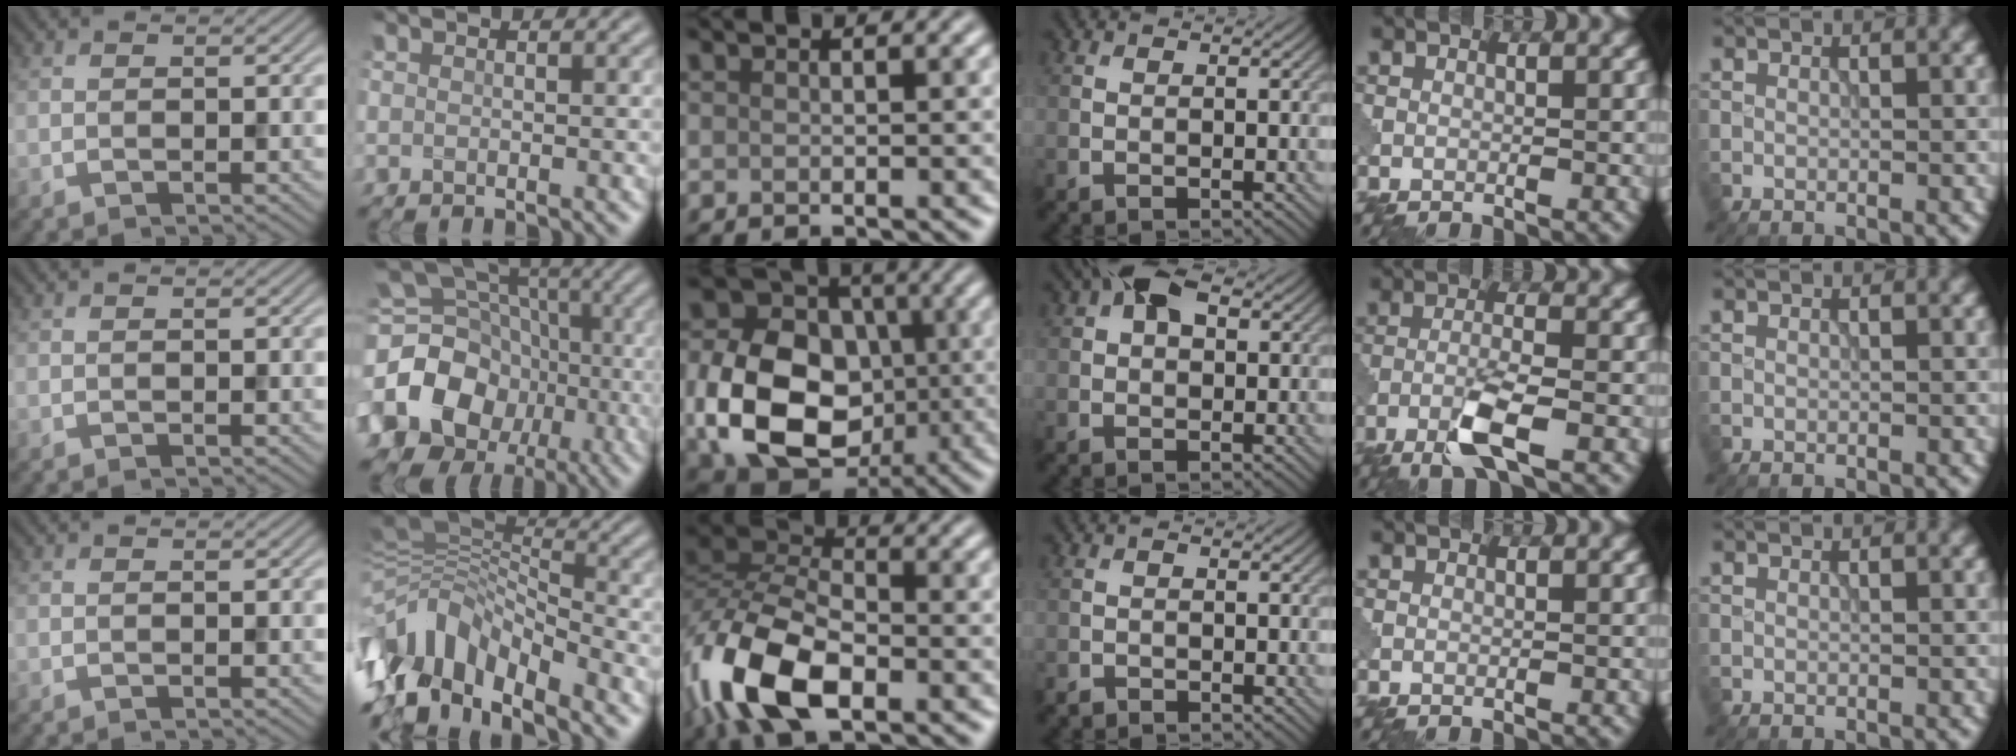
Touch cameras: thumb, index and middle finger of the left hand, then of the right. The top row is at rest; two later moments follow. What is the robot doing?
{"motion": "assemble", "object": "puzzle pieces"}